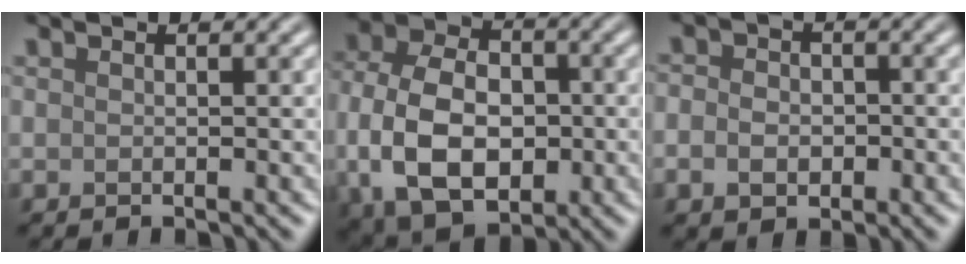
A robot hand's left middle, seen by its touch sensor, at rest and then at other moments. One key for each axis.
{"total": 11.3, "fx": -1.7, "fy": 7.8, "fz": 8.0, "tx": -0.170, "ty": -0.009, "tz": -0.036}
{"total": 3.3, "fx": -0.5, "fy": 2.8, "fz": 1.8, "tx": -0.020, "ty": 0.002, "tz": -0.020}